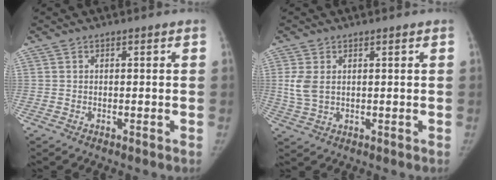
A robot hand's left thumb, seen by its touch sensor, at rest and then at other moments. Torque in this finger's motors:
{"motor_torque": [0.09, 0.08, 0.18, -0.22, 0.07]}